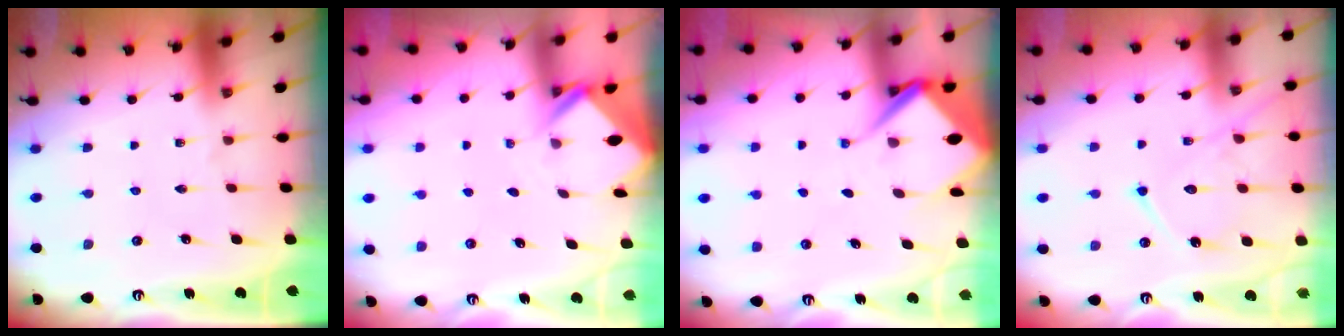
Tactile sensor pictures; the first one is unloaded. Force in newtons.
{"total": 2.4, "press": 2.4, "slide": 0.1}
{"total": 8.0, "press": 7.9, "slide": 0.9}
{"total": 13.1, "press": 13.0, "slide": 1.4}